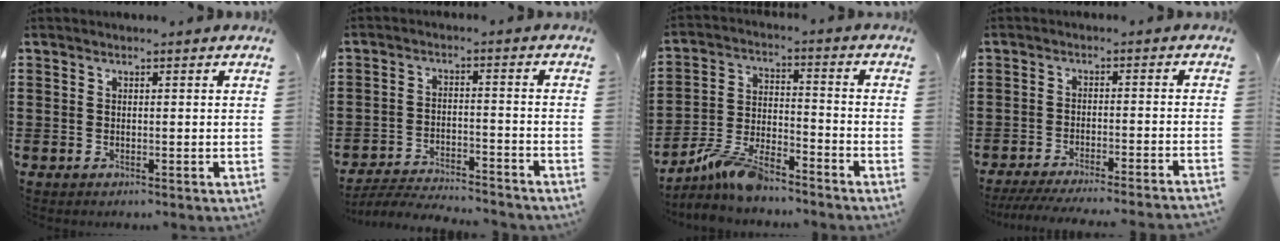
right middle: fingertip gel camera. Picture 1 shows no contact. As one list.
[{"total": 4.6, "force": [-4.6, 0.2, 0.9], "torque": [-0.025, -0.002, -0.095]}, {"total": 8.3, "force": [-7.1, 1.6, 3.9], "torque": [-0.089, 0.006, -0.139]}, {"total": 4.2, "force": [-3.8, -0.4, 1.5], "torque": [-0.025, -0.009, -0.074]}]